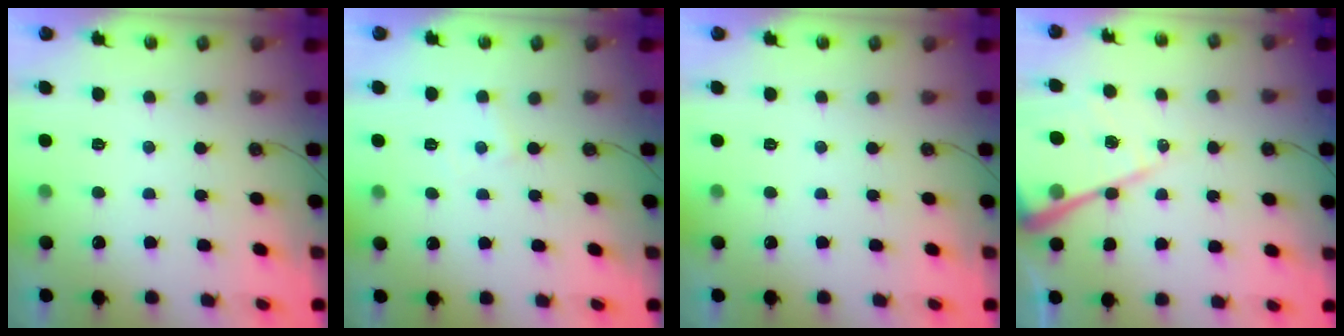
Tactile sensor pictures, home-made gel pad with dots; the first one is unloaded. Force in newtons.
{"total": 3.7, "press": 3.6, "slide": 0.6}
{"total": 0.0}
{"total": 17.2, "press": 17.1, "slide": 1.7}